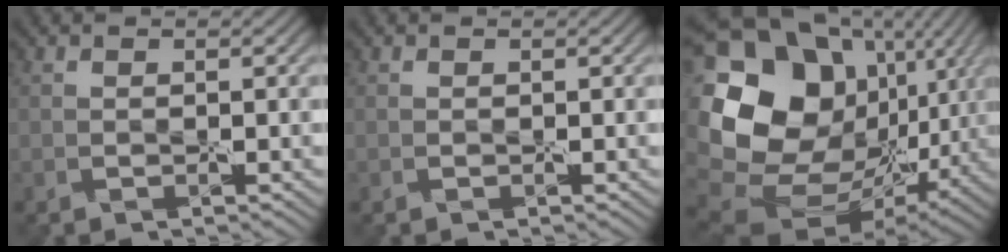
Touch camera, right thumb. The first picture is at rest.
{"total": 0.0}
{"total": 20.0, "force": [4.4, 15.5, 12.0], "torque": [-0.281, 0.000, 0.113]}